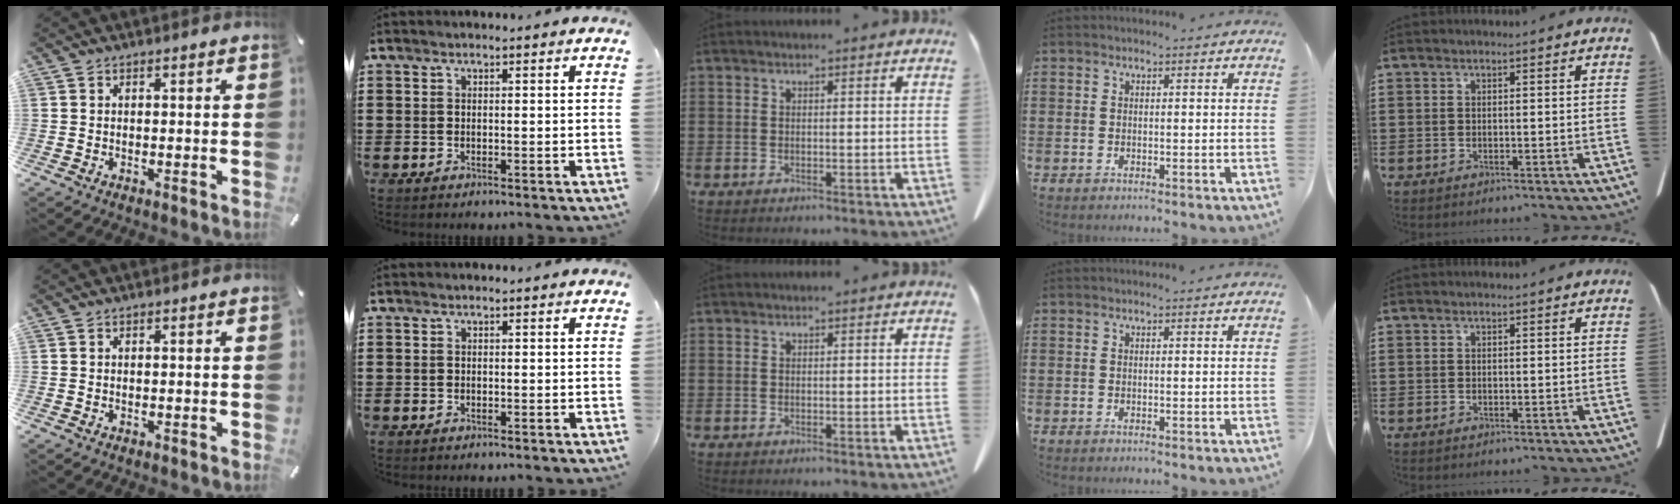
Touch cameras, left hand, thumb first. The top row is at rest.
{}